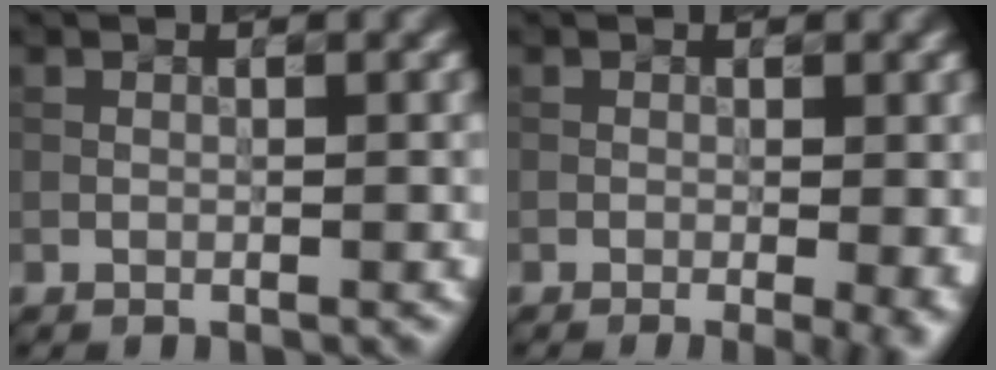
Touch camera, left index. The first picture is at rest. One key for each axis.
{"total": 5.2, "fx": -1.1, "fy": 2.0, "fz": 4.7, "tx": -0.040, "ty": -0.003, "tz": -0.004}